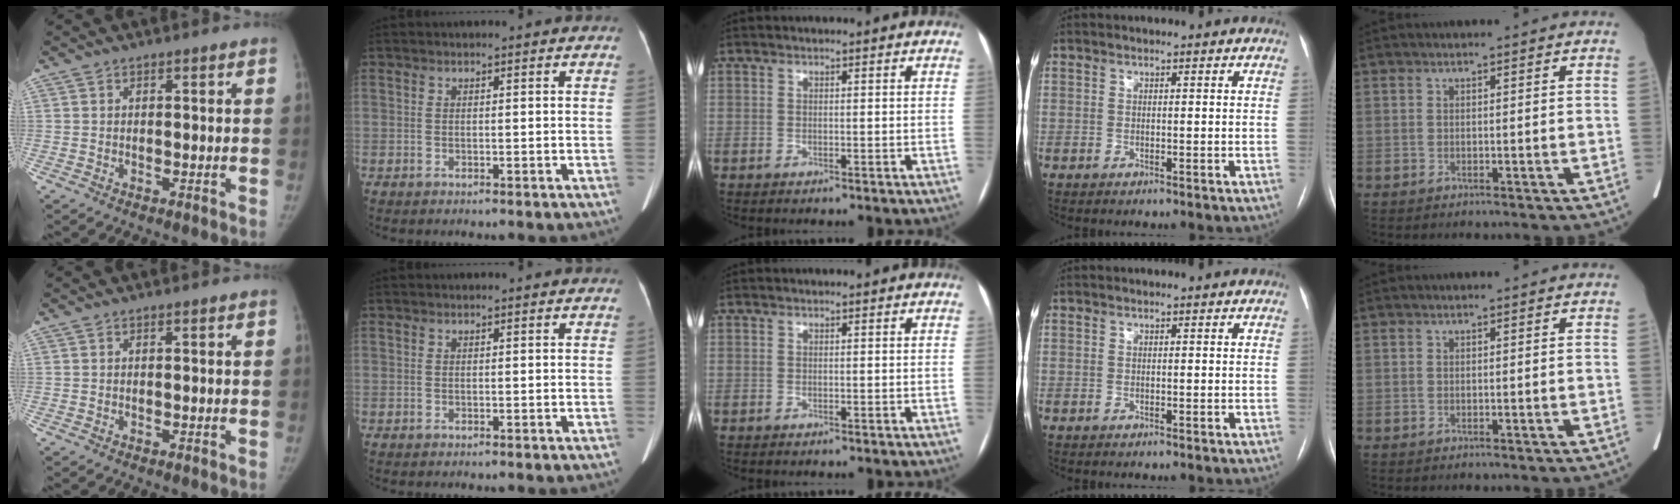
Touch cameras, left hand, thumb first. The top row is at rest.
{}